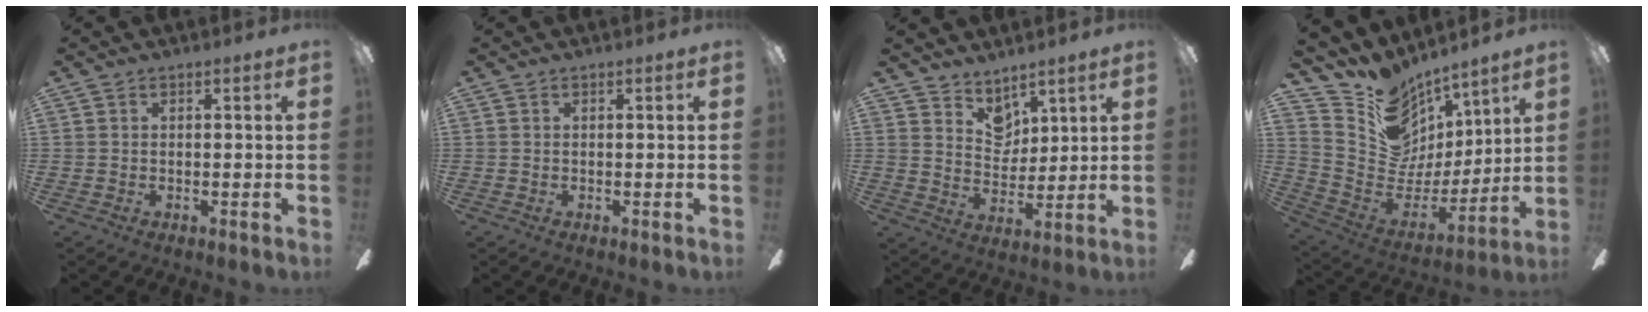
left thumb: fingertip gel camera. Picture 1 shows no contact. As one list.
[{"total": 0.0}, {"total": 7.1, "force": [5.6, 4.3, 1.2], "torque": [-0.025, -0.035, 0.105]}, {"total": 12.7, "force": [8.2, 9.2, 2.8], "torque": [-0.069, -0.077, 0.158]}]